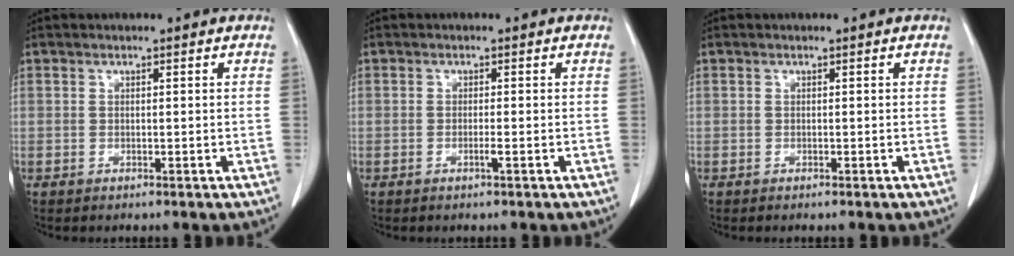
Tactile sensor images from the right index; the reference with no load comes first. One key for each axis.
{"total": 0.9, "fx": -0.4, "fy": -0.2, "fz": 0.8, "tx": -0.014, "ty": 0.000, "tz": -0.008}
{"total": 0.0}